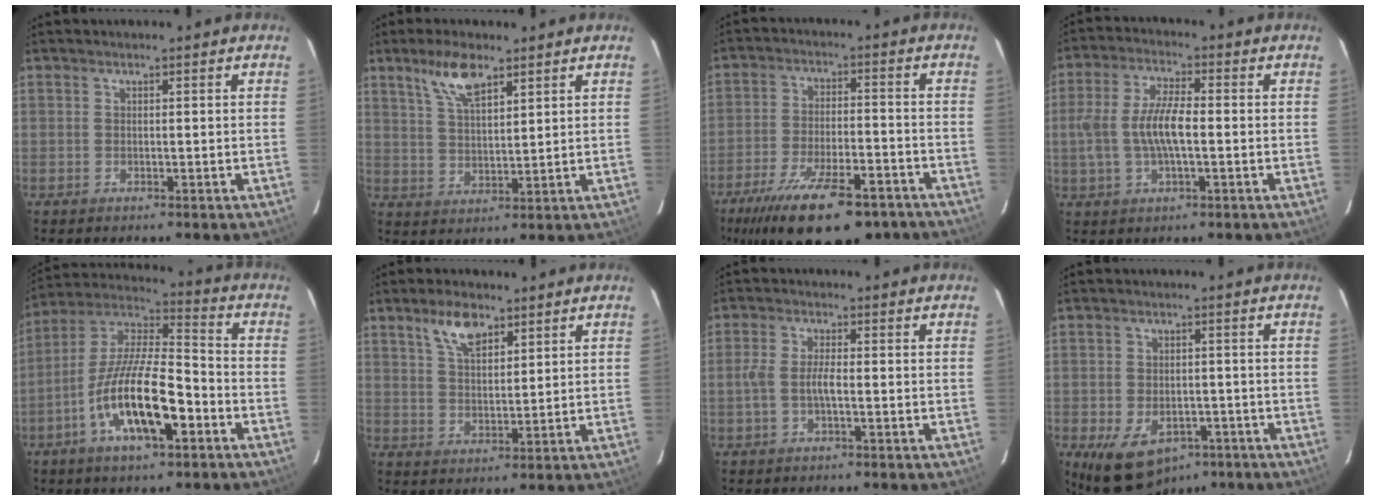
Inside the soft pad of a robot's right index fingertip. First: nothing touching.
{"total": 7.4, "force": [4.8, 2.5, 5.0], "torque": [-0.094, 0.007, 0.097]}
{"total": 21.0, "force": [-14.7, 7.2, 13.1], "torque": [-0.246, -0.039, -0.219]}
{"total": 8.9, "force": [-1.0, 3.1, 8.3], "torque": [-0.171, 0.006, -0.017]}
{"total": 16.8, "force": [-6.8, 5.1, 14.4], "torque": [-0.280, -0.006, -0.130]}
{"total": 6.7, "force": [4.3, 2.9, 4.3], "torque": [-0.074, 0.006, 0.081]}
{"total": 3.5, "force": [-1.1, 0.9, 3.2], "torque": [-0.072, 0.006, -0.022]}
{"total": 11.3, "force": [-6.3, 7.1, 6.1], "torque": [-0.135, -0.016, -0.083]}